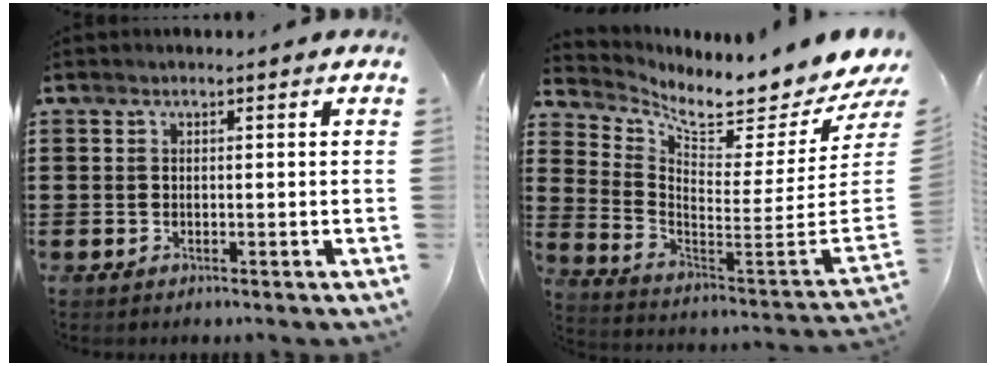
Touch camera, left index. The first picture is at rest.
{"total": 5.8, "force": [5.3, -0.1, 2.2], "torque": [-0.064, -0.074, 0.081]}